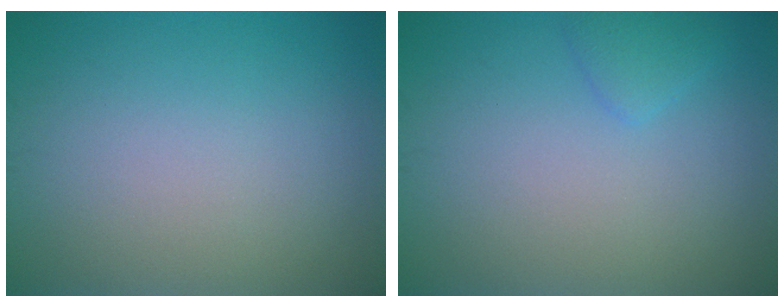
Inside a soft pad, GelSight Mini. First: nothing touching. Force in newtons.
{"total": 1.3, "press": 1.3, "slide": 0.0}